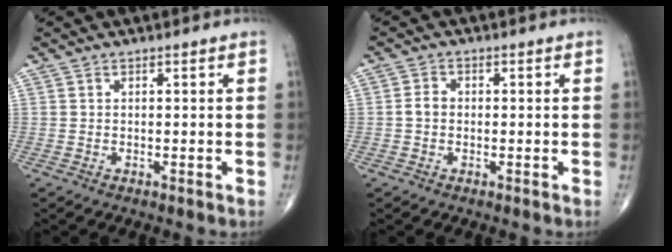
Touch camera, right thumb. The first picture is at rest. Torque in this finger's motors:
{"motor_torque": [0.47, 0.33, 0.25, -0.16, -0.02]}